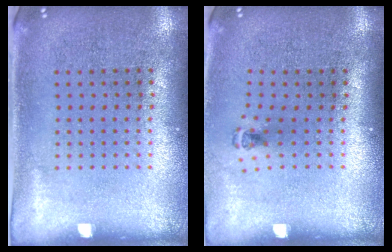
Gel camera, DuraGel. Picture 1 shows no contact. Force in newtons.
{"total": 0.5, "press": 0.4, "slide": 0.4}